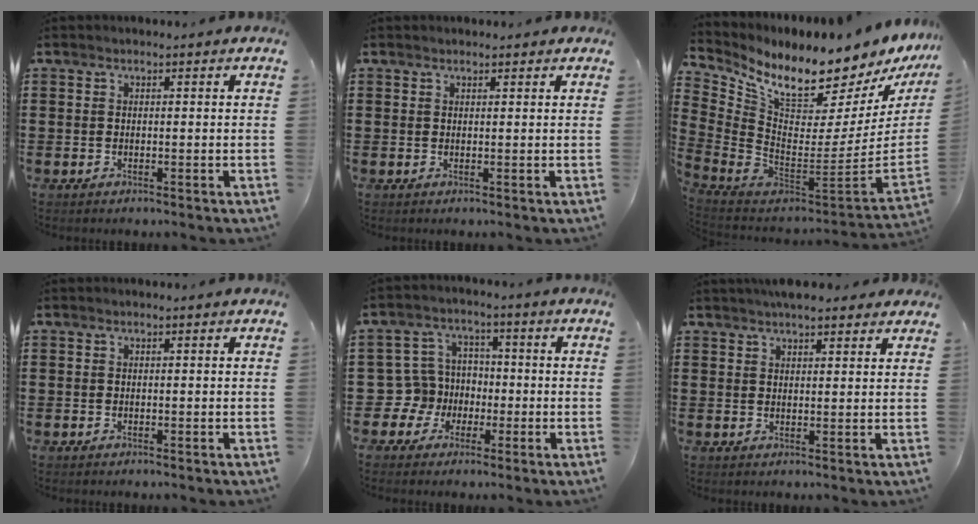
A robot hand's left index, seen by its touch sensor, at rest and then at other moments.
{"total": 0.8, "force": [0.7, 0.2, 0.2], "torque": [-0.006, 0.001, 0.014]}
{"total": 9.3, "force": [7.8, 2.3, 4.4], "torque": [-0.116, -0.080, 0.131]}
{"total": 0.0}
{"total": 7.3, "force": [-1.2, 7.0, 1.7], "torque": [-0.087, 0.003, -0.026]}
{"total": 3.7, "force": [3.3, 1.0, 1.3], "torque": [-0.032, -0.003, 0.062]}